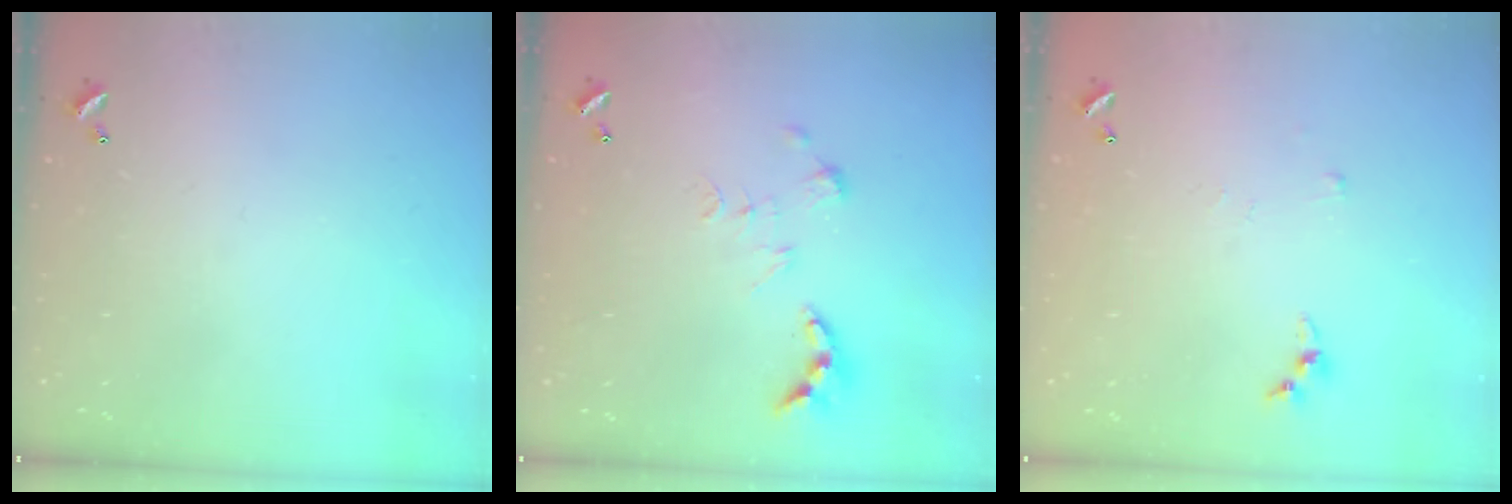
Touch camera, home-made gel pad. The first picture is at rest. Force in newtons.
{"total": 3.3, "press": 3.3, "slide": 0.4}
{"total": 3.7, "press": 3.7, "slide": 0.5}